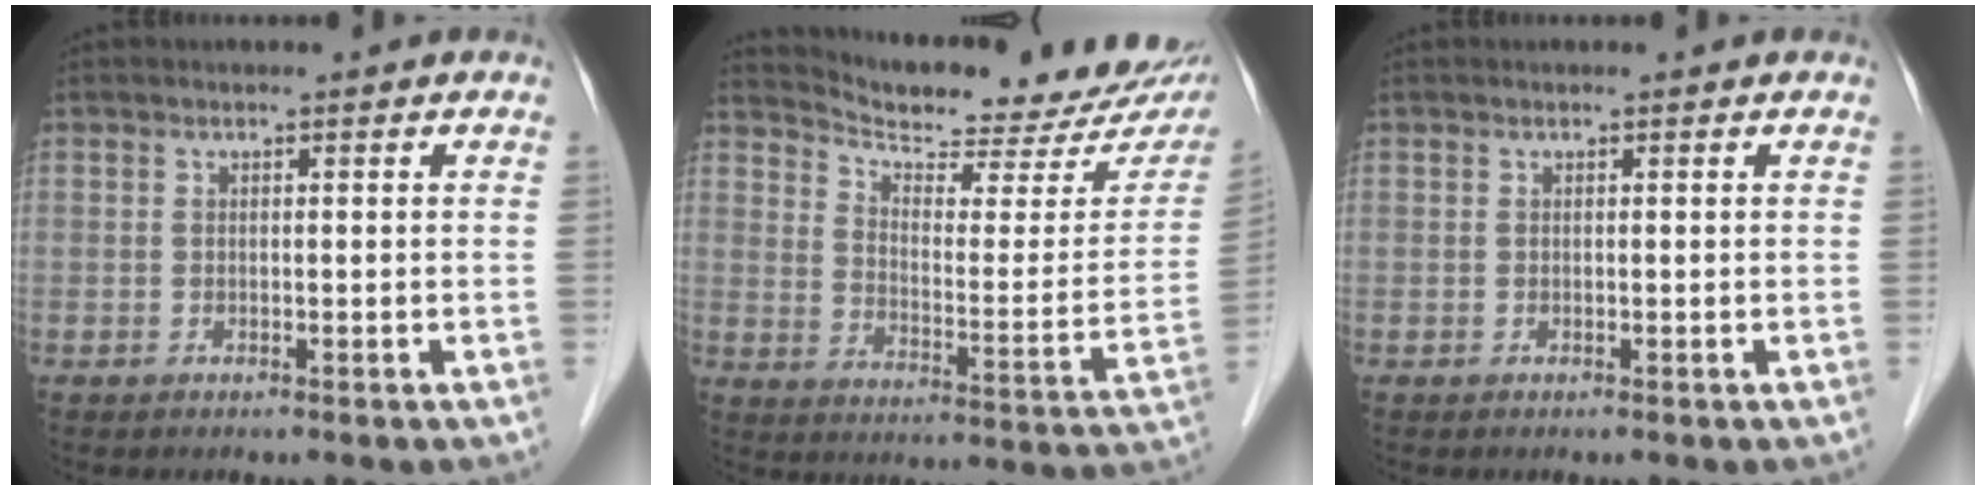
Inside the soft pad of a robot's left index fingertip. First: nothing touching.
{"total": 21.5, "force": [19.6, 4.2, 7.6], "torque": [-0.106, -0.058, 0.250]}
{"total": 0.0}